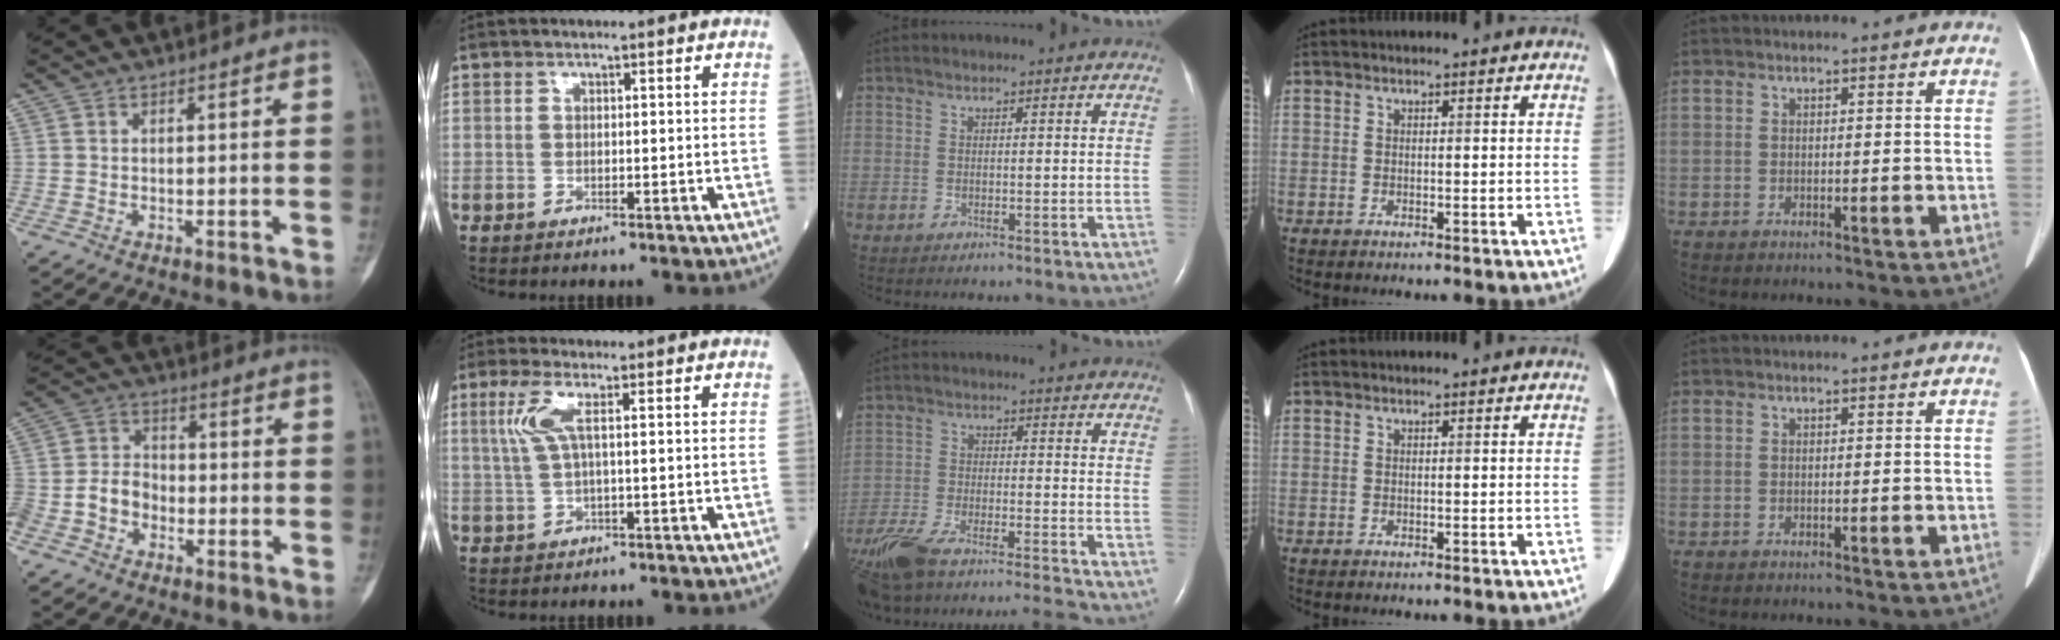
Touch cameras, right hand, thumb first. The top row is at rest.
{"thumb": {"total": 10.5, "force": [-4.3, 8.2, 5.0], "torque": [-0.096, 0.038, -0.085]}, "index": {"total": 4.1, "force": [1.2, 0.4, 3.9], "torque": [-0.097, 0.012, 0.028]}, "middle": {"total": 18.3, "force": [-16.2, 0.3, 8.5], "torque": [-0.189, -0.017, -0.271]}}